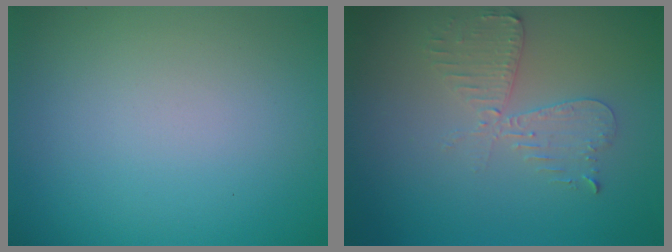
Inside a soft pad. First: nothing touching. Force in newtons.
{"total": 2.6, "press": 2.5, "slide": 0.5}